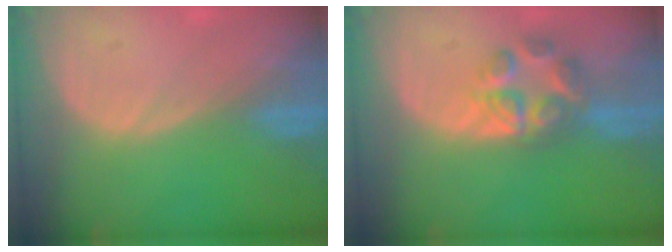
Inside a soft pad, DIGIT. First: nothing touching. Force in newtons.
{"total": 6.8, "press": 5.8, "slide": 3.4}